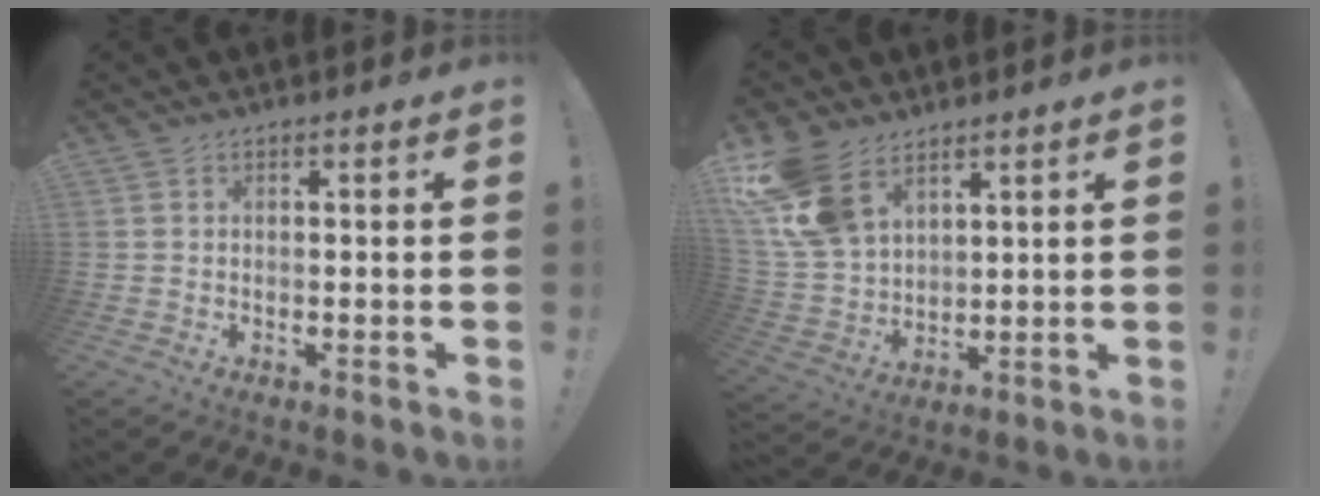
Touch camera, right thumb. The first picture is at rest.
{"total": 15.0, "force": [8.9, 9.2, 7.9], "torque": [-0.170, -0.042, 0.177]}